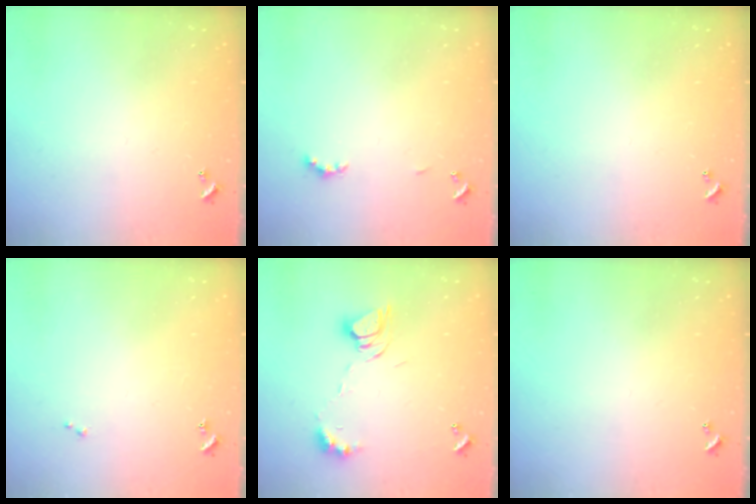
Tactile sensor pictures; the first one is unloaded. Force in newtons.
{"total": 2.6, "press": 2.5, "slide": 0.6}
{"total": 0.0}
{"total": 0.7, "press": 0.6, "slide": 0.3}
{"total": 7.2, "press": 7.1, "slide": 0.9}
{"total": 0.0}